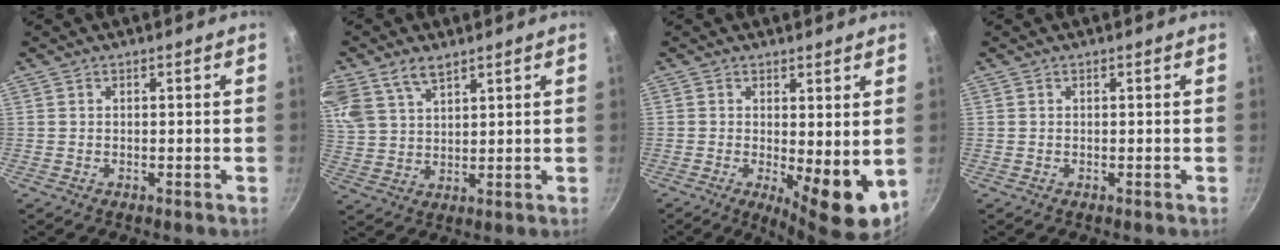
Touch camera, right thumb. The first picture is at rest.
{"total": 11.6, "force": [7.5, 6.6, 6.0], "torque": [-0.132, 0.002, 0.157]}
{"total": 8.4, "force": [-0.1, 2.9, 7.9], "torque": [-0.100, -0.017, 0.007]}
{"total": 0.0}